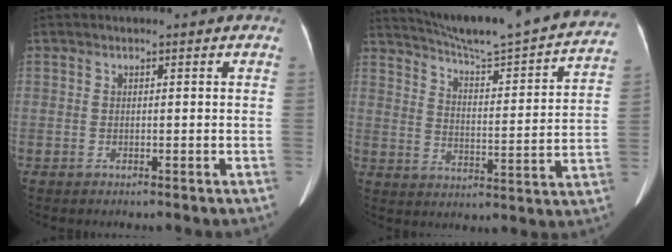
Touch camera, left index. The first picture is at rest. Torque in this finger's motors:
{"motor_torque": [-0.34, -1.80, -0.02, 0.04]}